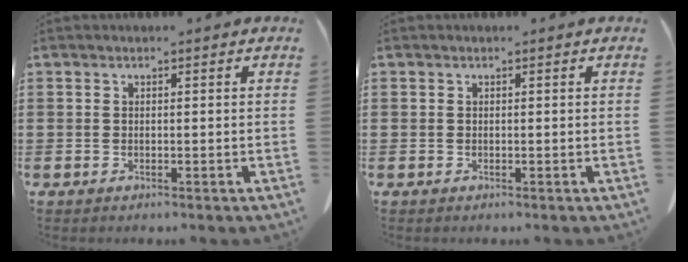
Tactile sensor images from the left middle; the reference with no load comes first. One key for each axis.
{"total": 0.0}